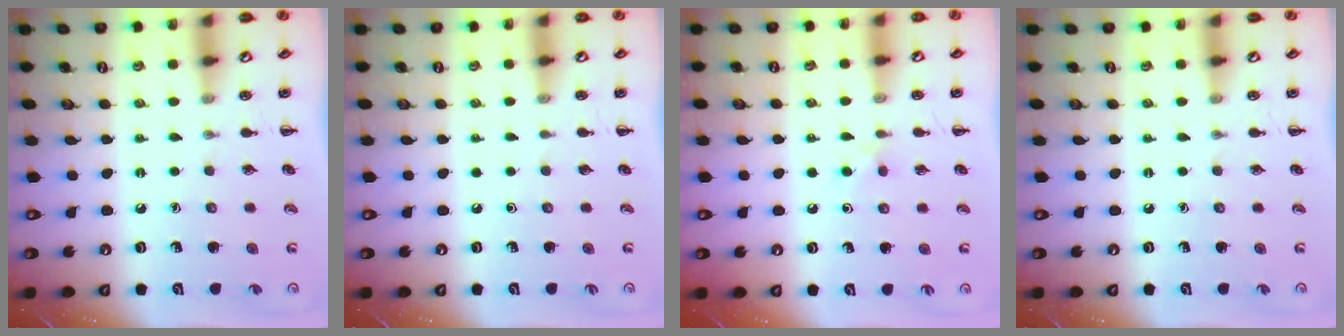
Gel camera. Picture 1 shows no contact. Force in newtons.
{"total": 0.0}
{"total": 2.8, "press": 2.6, "slide": 1.1}
{"total": 0.0}